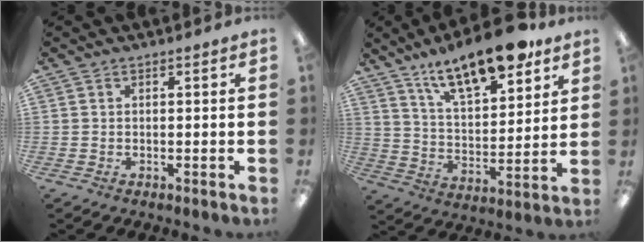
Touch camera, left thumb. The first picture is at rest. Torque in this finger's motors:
{"motor_torque": [0.35, 0.39, 1.32, -1.45, 0.11]}